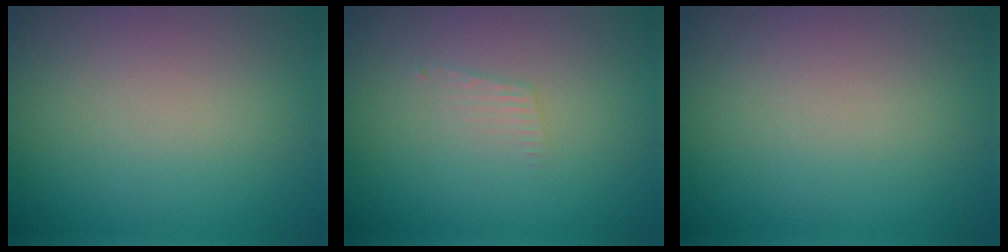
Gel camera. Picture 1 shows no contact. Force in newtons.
{"total": 0.9, "press": 0.9, "slide": 0.1}
{"total": 0.0}